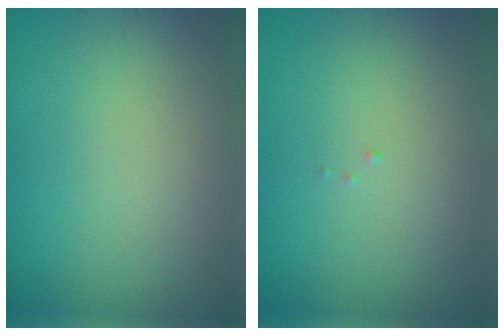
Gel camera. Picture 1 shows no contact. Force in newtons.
{"total": 0.0}